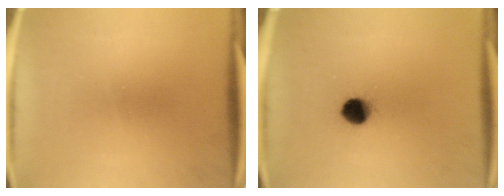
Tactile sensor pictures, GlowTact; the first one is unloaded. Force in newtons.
{"total": 6.2}